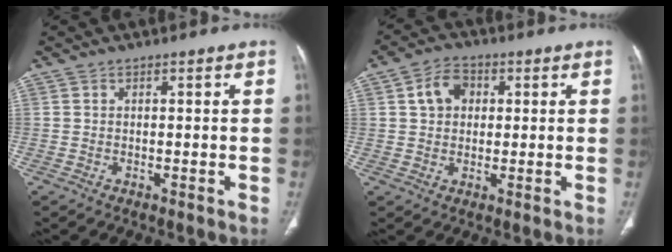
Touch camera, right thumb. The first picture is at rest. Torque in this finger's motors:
{"motor_torque": [-0.47, 0.70, 0.06, -0.05, 0.11]}